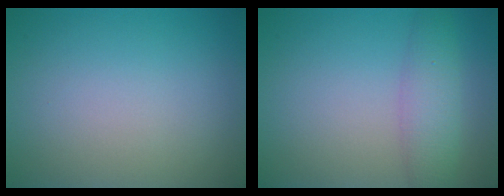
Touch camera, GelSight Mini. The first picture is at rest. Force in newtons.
{"total": 3.6, "press": 3.6, "slide": 0.0}